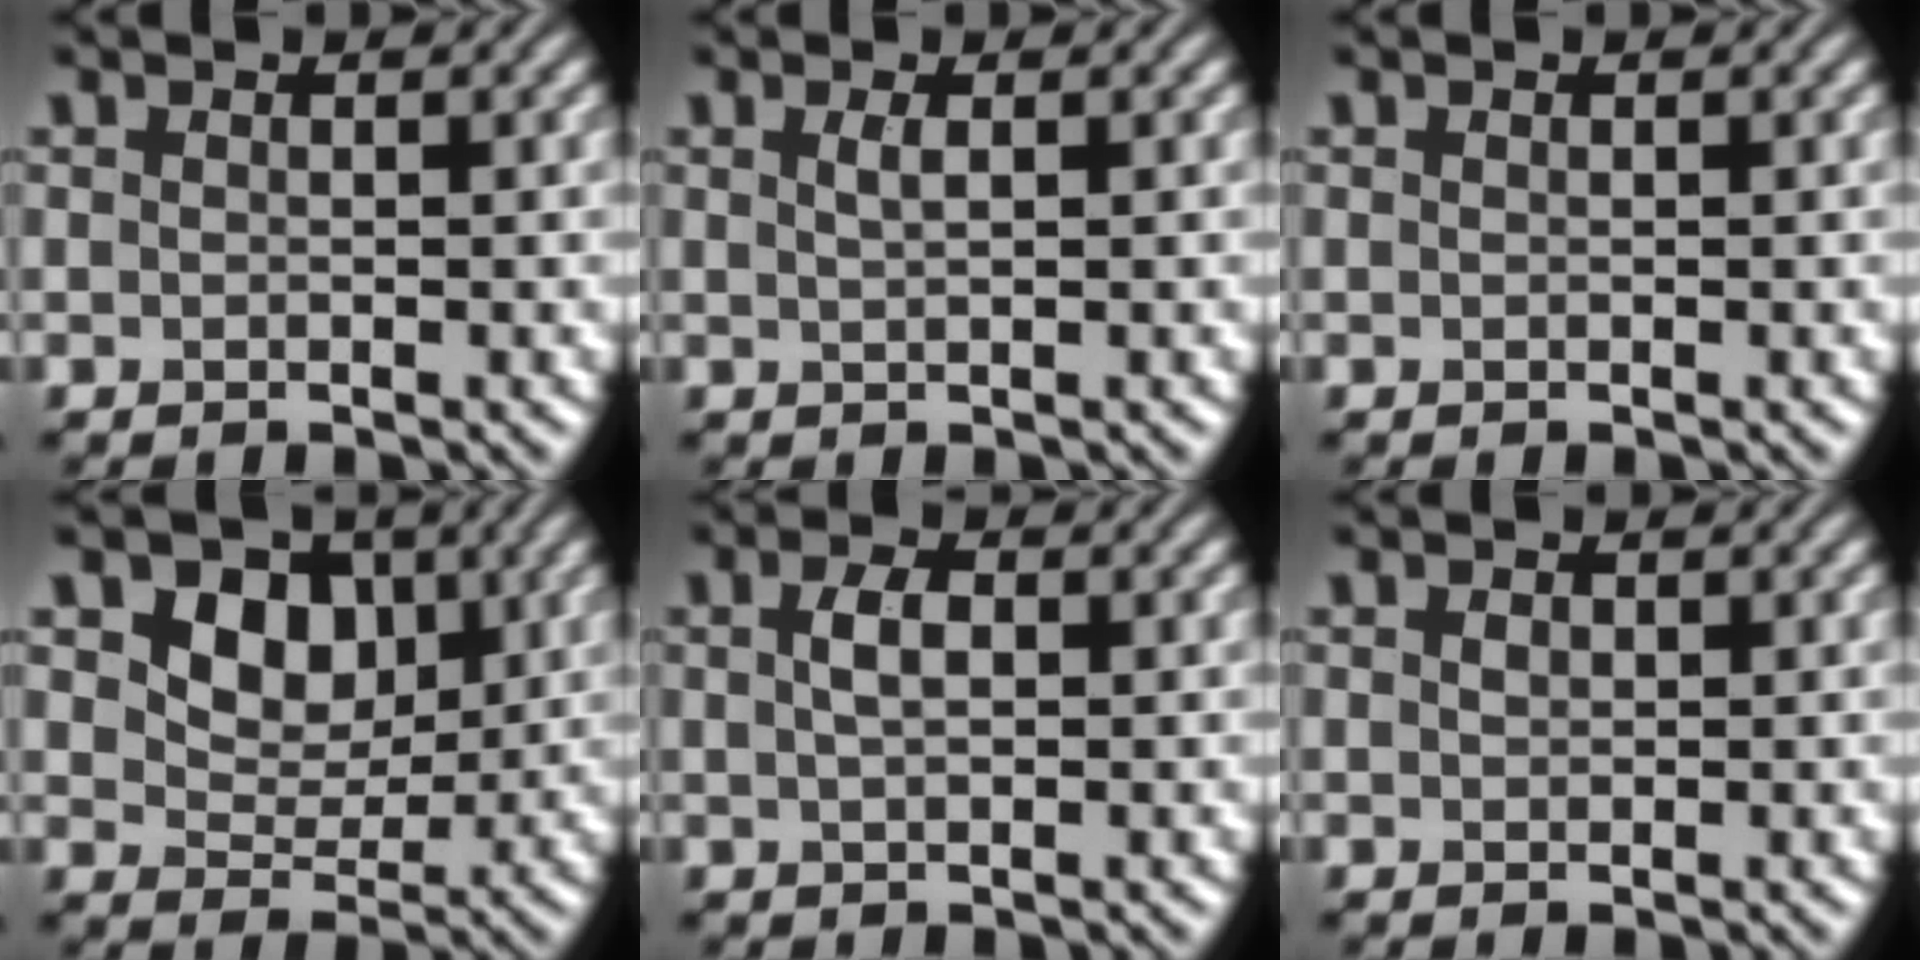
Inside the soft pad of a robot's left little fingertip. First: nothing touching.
{"total": 1.2, "force": [0.4, 0.4, 1.0], "torque": [-0.017, 0.004, 0.007]}
{"total": 0.0}
{"total": 5.4, "force": [2.1, 3.9, 2.9], "torque": [-0.060, -0.016, 0.035]}
{"total": 2.1, "force": [0.4, 1.0, 1.8], "torque": [-0.039, 0.004, 0.006]}
{"total": 0.7, "force": [0.2, 0.5, 0.4], "torque": [-0.010, 0.001, 0.003]}